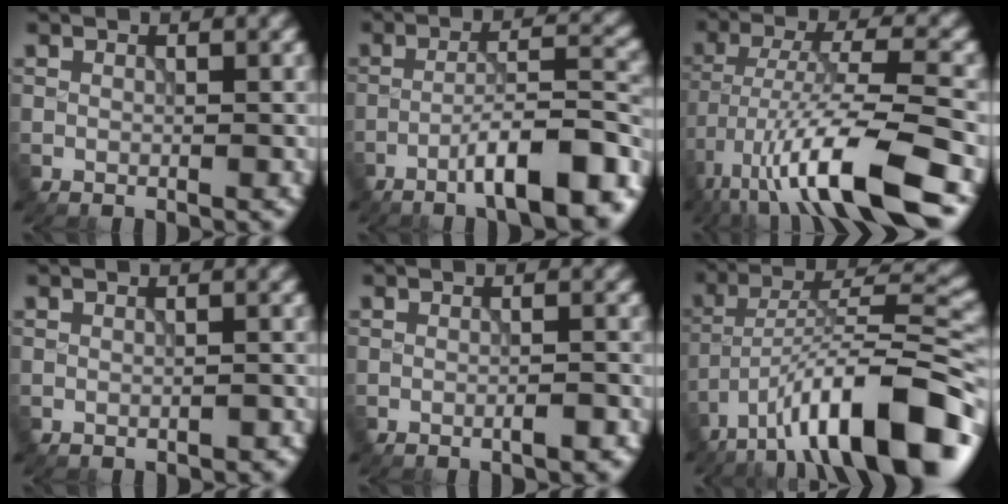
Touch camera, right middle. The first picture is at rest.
{"total": 10.1, "force": [-6.0, 2.1, 7.8], "torque": [-0.112, 0.014, -0.095]}
{"total": 12.0, "force": [-6.8, 2.6, 9.5], "torque": [-0.175, 0.000, -0.120]}
{"total": 0.8, "force": [-0.6, 0.4, 0.3], "torque": [-0.006, -0.003, -0.006]}
{"total": 1.7, "force": [-1.0, 0.4, 1.4], "torque": [-0.017, 0.003, -0.015]}
{"total": 14.3, "force": [-8.8, 4.0, 10.6], "torque": [-0.164, 0.017, -0.152]}